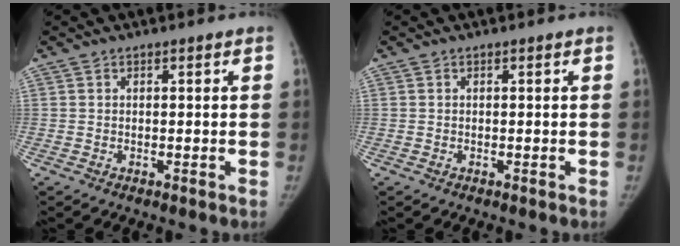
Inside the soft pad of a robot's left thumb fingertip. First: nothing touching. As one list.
[{"total": 0.0}]